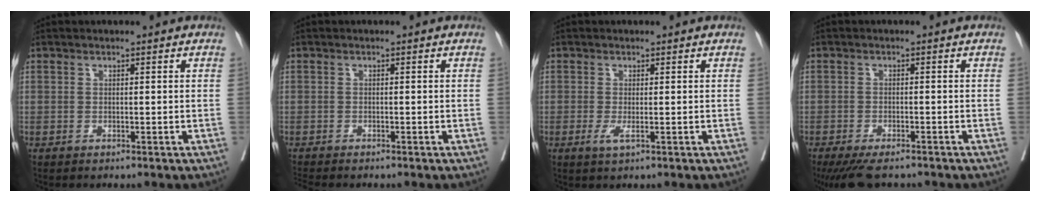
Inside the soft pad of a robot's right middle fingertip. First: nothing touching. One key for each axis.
{"total": 3.5, "fx": -3.1, "fy": 0.5, "fz": 1.4, "tx": -0.017, "ty": -0.007, "tz": -0.049}
{"total": 1.7, "fx": -0.5, "fy": 0.2, "fz": 1.6, "tx": -0.030, "ty": -0.006, "tz": -0.008}
{"total": 7.4, "fx": -6.1, "fy": 1.9, "fz": 3.7, "tx": -0.053, "ty": -0.012, "tz": -0.099}